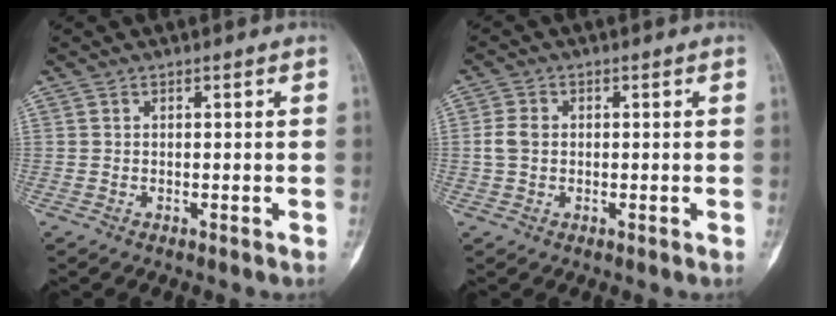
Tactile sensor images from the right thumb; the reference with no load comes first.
{"total": 3.1, "force": [0.0, 2.4, 1.9], "torque": [-0.042, 0.009, -0.002]}